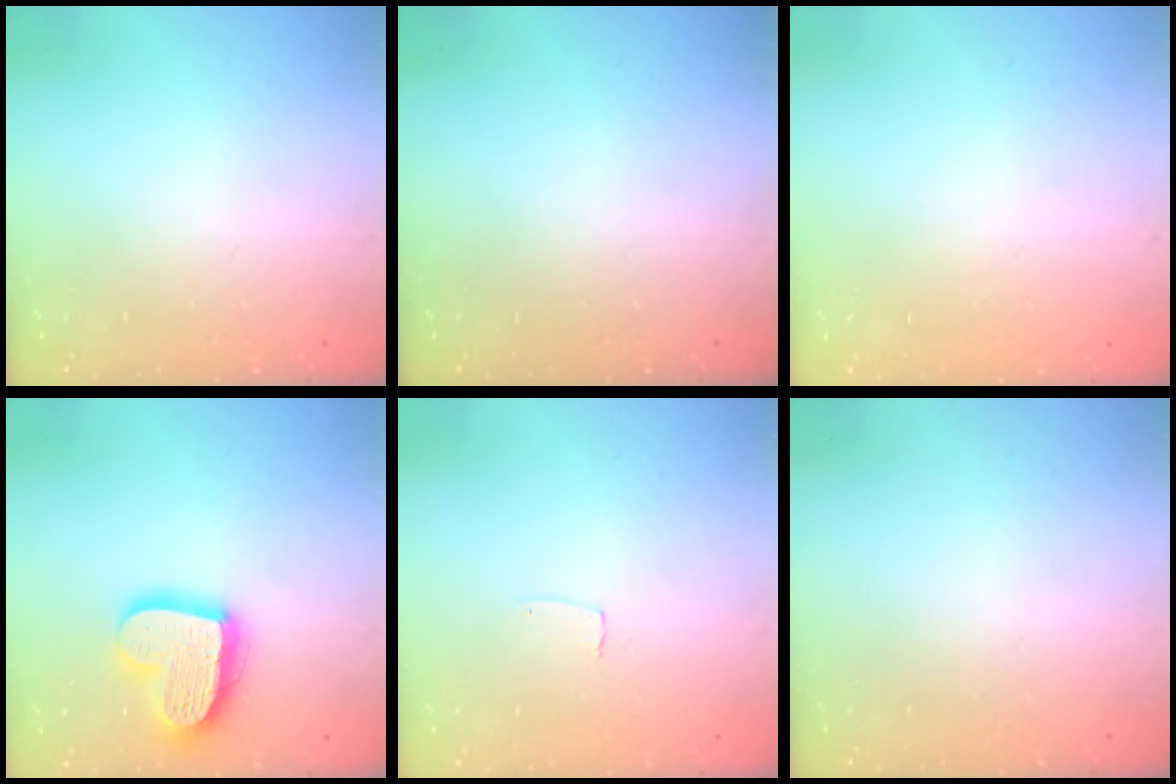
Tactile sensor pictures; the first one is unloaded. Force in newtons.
{"total": 0.0}
{"total": 0.0}
{"total": 17.8, "press": 17.7, "slide": 1.9}
{"total": 3.0, "press": 3.0, "slide": 0.2}
{"total": 0.0}